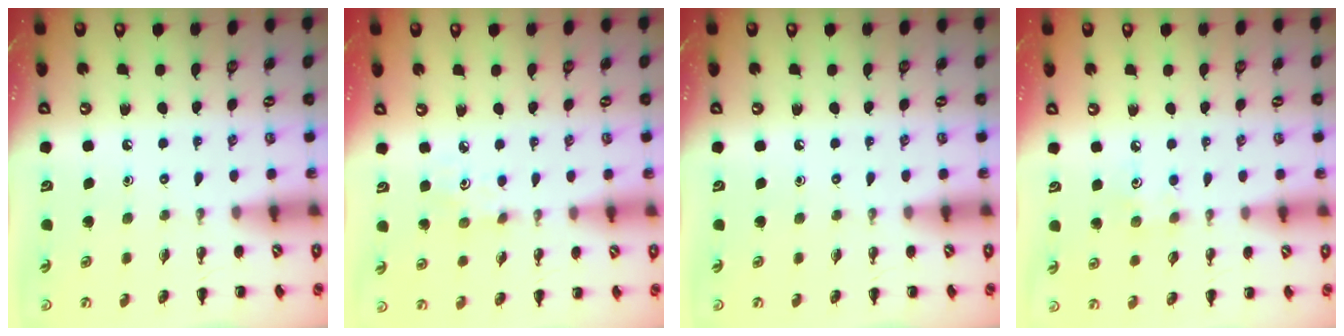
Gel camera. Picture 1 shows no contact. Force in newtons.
{"total": 2.8, "press": 2.7, "slide": 0.7}
{"total": 0.0}
{"total": 5.3, "press": 5.2, "slide": 1.3}